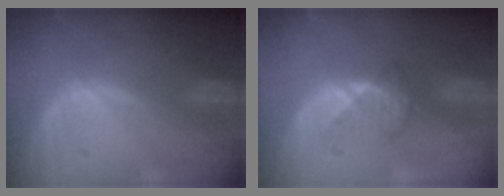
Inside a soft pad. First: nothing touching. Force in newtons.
{"total": 3.4, "press": 3.2, "slide": 1.3}